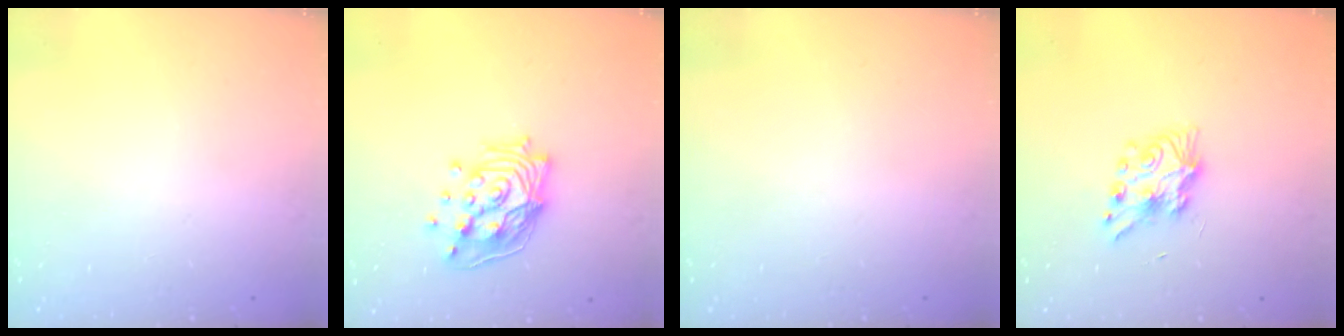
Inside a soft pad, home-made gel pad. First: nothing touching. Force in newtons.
{"total": 17.0, "press": 16.1, "slide": 5.5}
{"total": 0.0}
{"total": 7.6, "press": 7.6, "slide": 0.6}